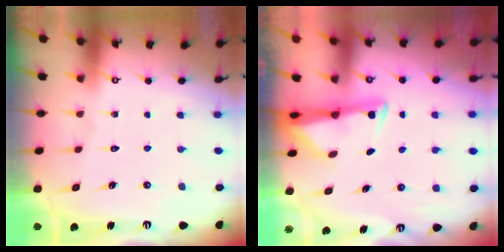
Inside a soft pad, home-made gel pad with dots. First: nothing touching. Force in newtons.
{"total": 3.2, "press": 3.1, "slide": 0.5}